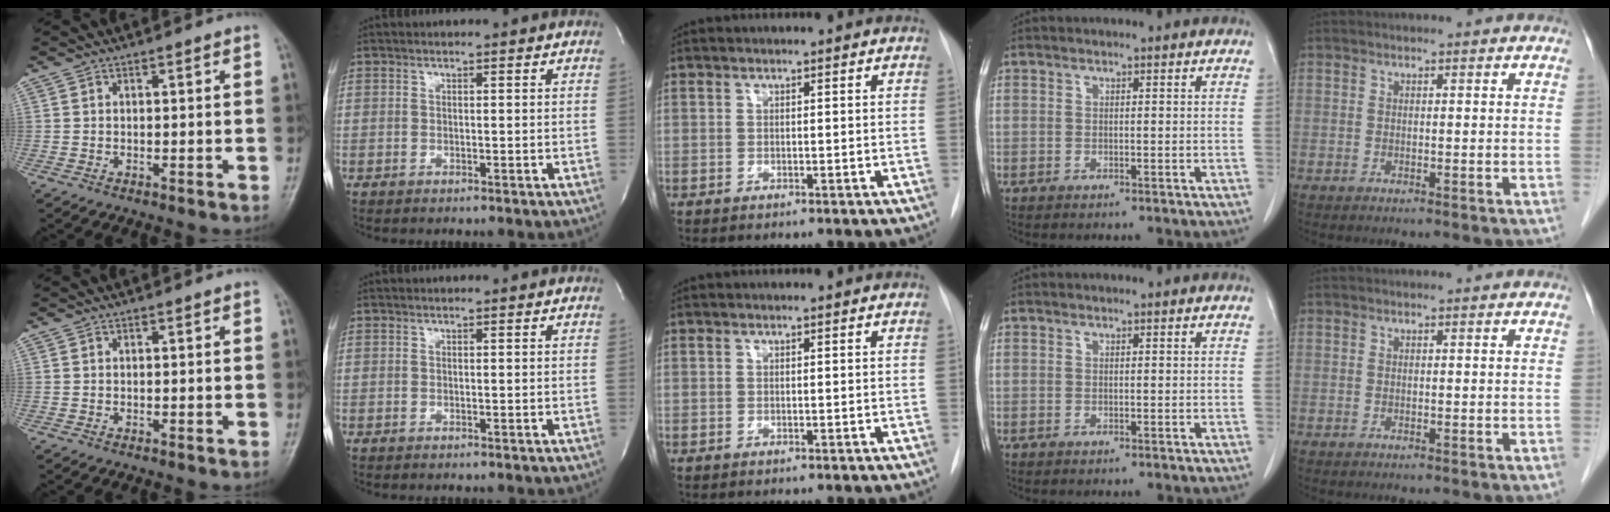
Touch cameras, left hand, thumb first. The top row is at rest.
{}